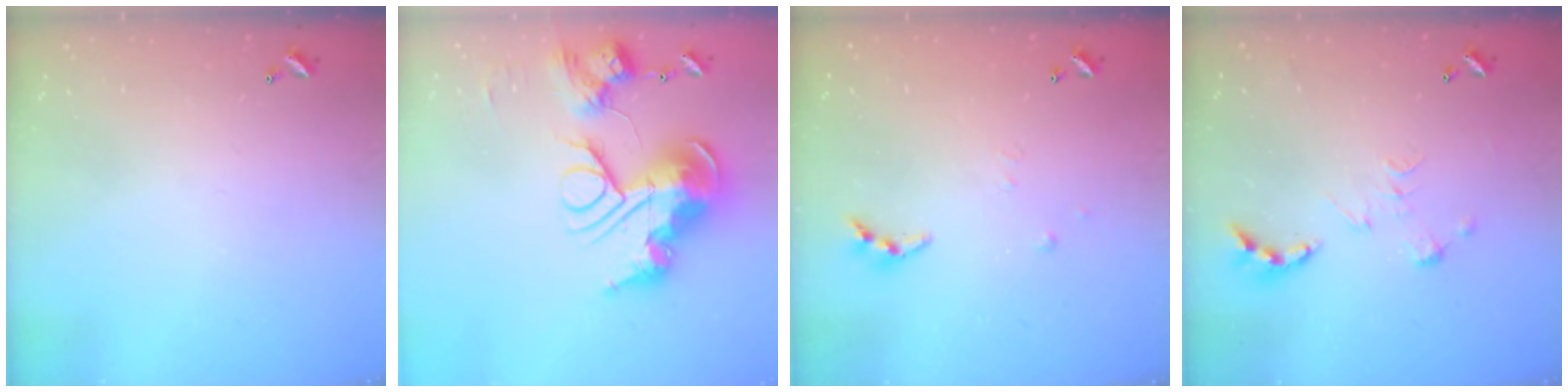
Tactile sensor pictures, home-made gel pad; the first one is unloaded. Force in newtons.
{"total": 0.9, "press": 0.9, "slide": 0.0}
{"total": 4.3, "press": 4.3, "slide": 0.4}
{"total": 0.0}